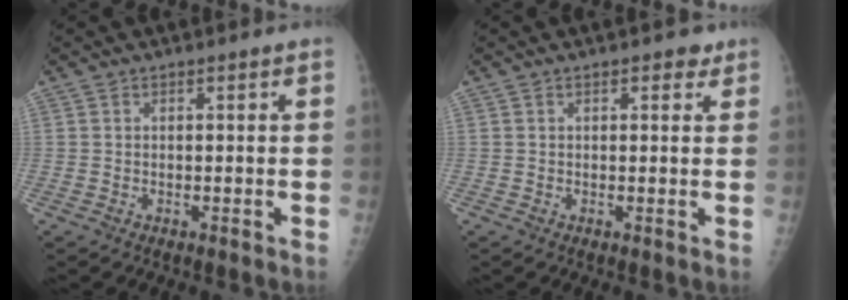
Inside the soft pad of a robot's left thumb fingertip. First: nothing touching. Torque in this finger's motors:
{"motor_torque": [-0.36, -0.02, -0.28, -0.38, -0.04]}